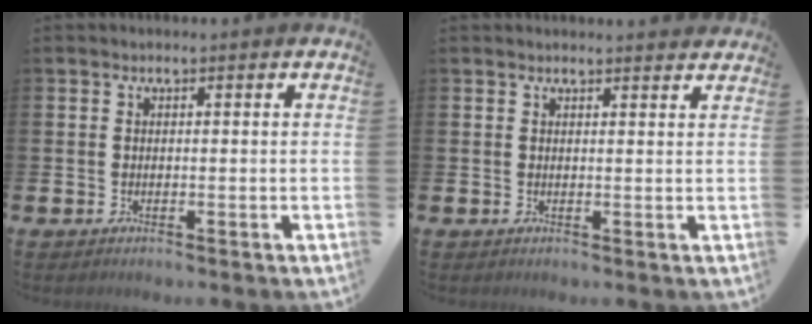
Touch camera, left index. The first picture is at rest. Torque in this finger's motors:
{"motor_torque": [0.22, -0.46, -0.03, 0.00]}